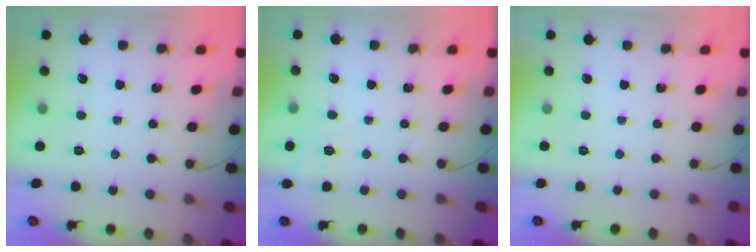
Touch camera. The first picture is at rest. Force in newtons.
{"total": 8.3, "press": 8.1, "slide": 2.1}
{"total": 2.5, "press": 2.4, "slide": 0.5}